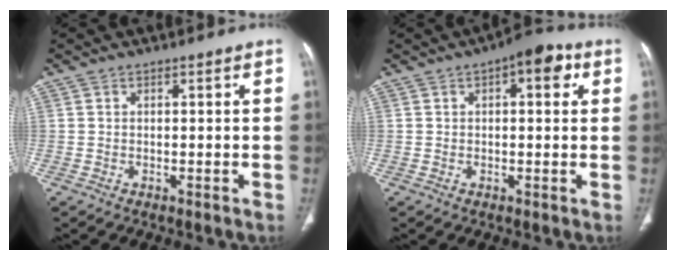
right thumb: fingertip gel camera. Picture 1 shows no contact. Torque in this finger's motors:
{"motor_torque": [0.56, 0.59, 0.13, -0.15, 0.00]}